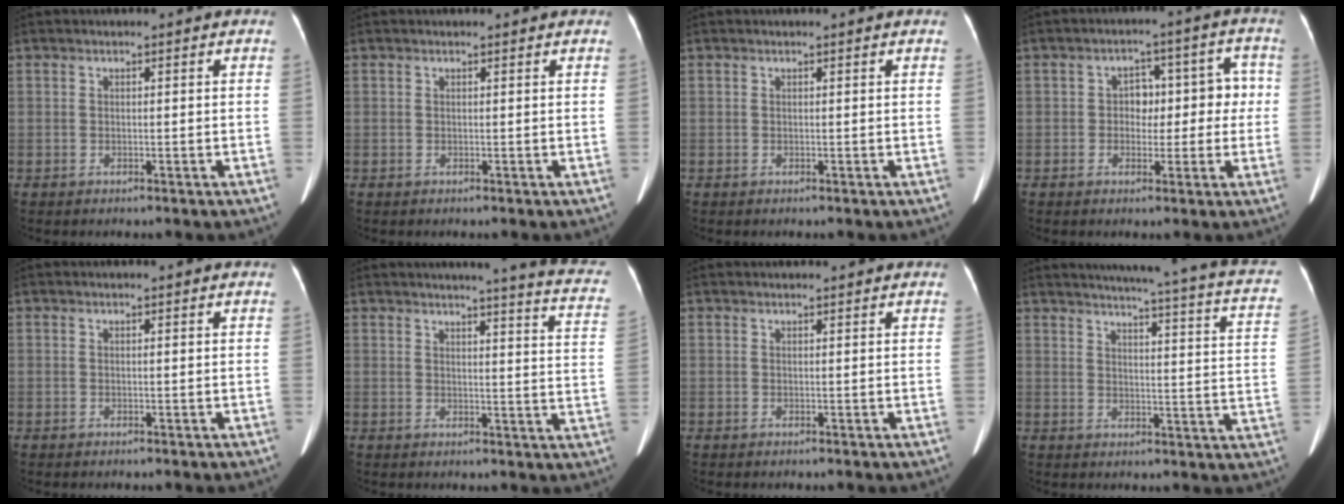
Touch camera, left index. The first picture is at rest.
{"total": 0.9, "force": [0.9, 0.2, 0.2], "torque": [-0.010, 0.009, 0.009]}
{"total": 0.6, "force": [0.6, 0.0, 0.1], "torque": [-0.004, 0.005, 0.004]}
{"total": 6.5, "force": [-0.2, 4.4, 4.8], "torque": [-0.054, 0.042, 0.002]}
{"total": 0.0}
{"total": 13.1, "force": [11.0, 0.3, 7.1], "torque": [-0.080, -0.052, 0.095]}
{"total": 3.2, "force": [3.1, 0.3, 0.9], "torque": [-0.012, 0.024, 0.035]}
{"total": 20.9, "force": [17.1, 1.0, 11.9], "torque": [-0.162, -0.034, 0.184]}